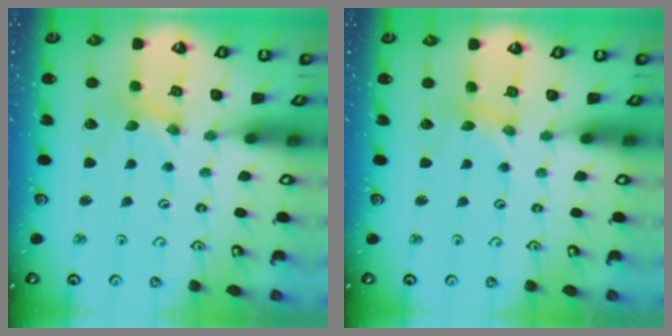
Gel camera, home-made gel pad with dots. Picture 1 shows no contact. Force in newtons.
{"total": 1.9, "press": 1.9, "slide": 0.4}